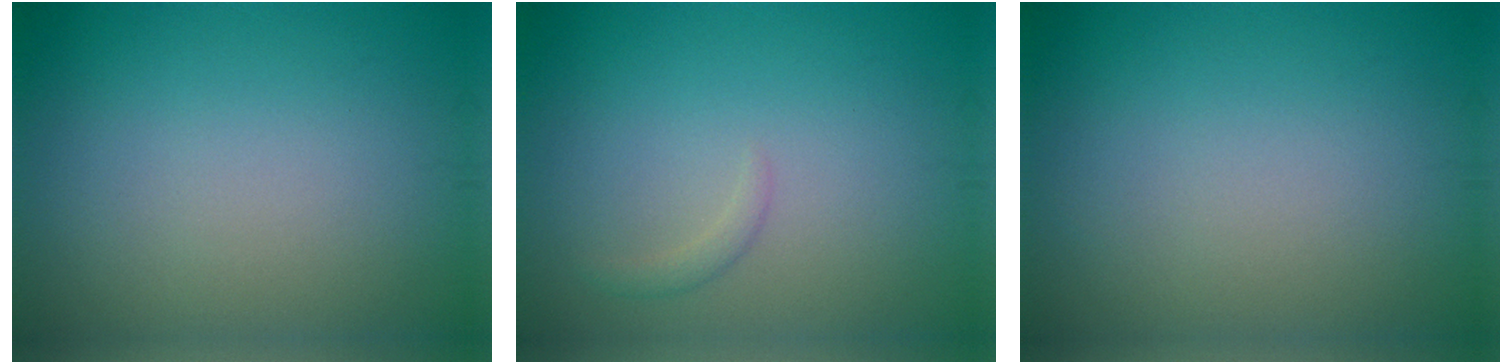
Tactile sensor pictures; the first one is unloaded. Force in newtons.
{"total": 0.8, "press": 0.8, "slide": 0.0}
{"total": 0.0}